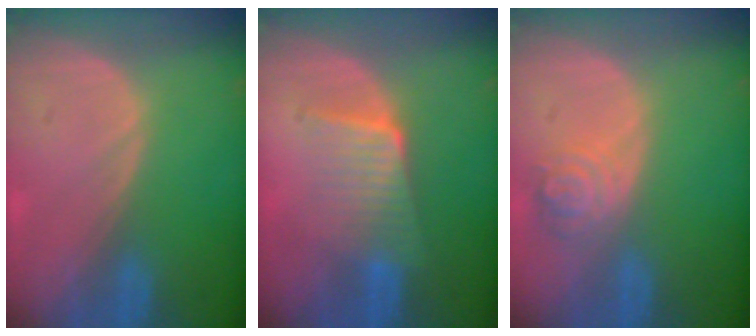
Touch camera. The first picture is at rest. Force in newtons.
{"total": 6.7, "press": 5.9, "slide": 3.2}
{"total": 4.6, "press": 4.2, "slide": 1.8}